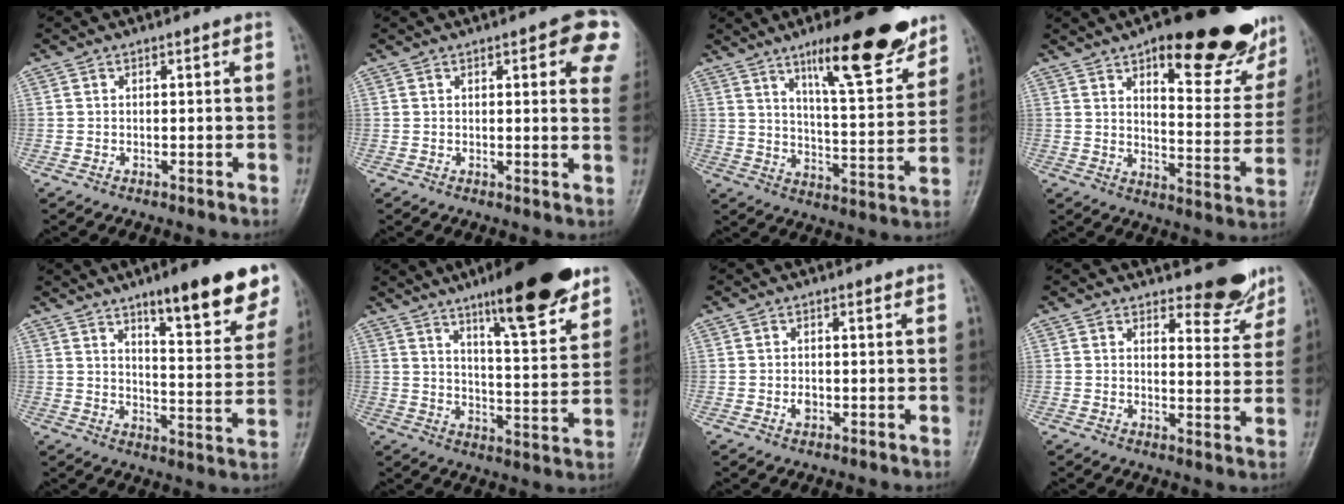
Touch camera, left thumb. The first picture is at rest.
{"total": 9.4, "force": [3.8, 2.8, 8.2], "torque": [-0.067, -0.009, 0.037]}
{"total": 17.6, "force": [11.6, 4.3, 12.5], "torque": [-0.153, -0.067, 0.182]}
{"total": 24.4, "force": [15.4, 8.4, 17.0], "torque": [-0.177, -0.067, 0.206]}
{"total": 16.3, "force": [10.4, 3.8, 12.0], "torque": [-0.124, -0.056, 0.149]}
{"total": 17.3, "force": [11.5, 3.7, 12.4], "torque": [-0.154, -0.064, 0.177]}
{"total": 1.4, "force": [-0.2, 1.0, 1.0], "torque": [-0.011, 0.000, -0.002]}
{"total": 6.5, "force": [5.6, 2.5, 2.4], "torque": [-0.004, -0.049, 0.071]}